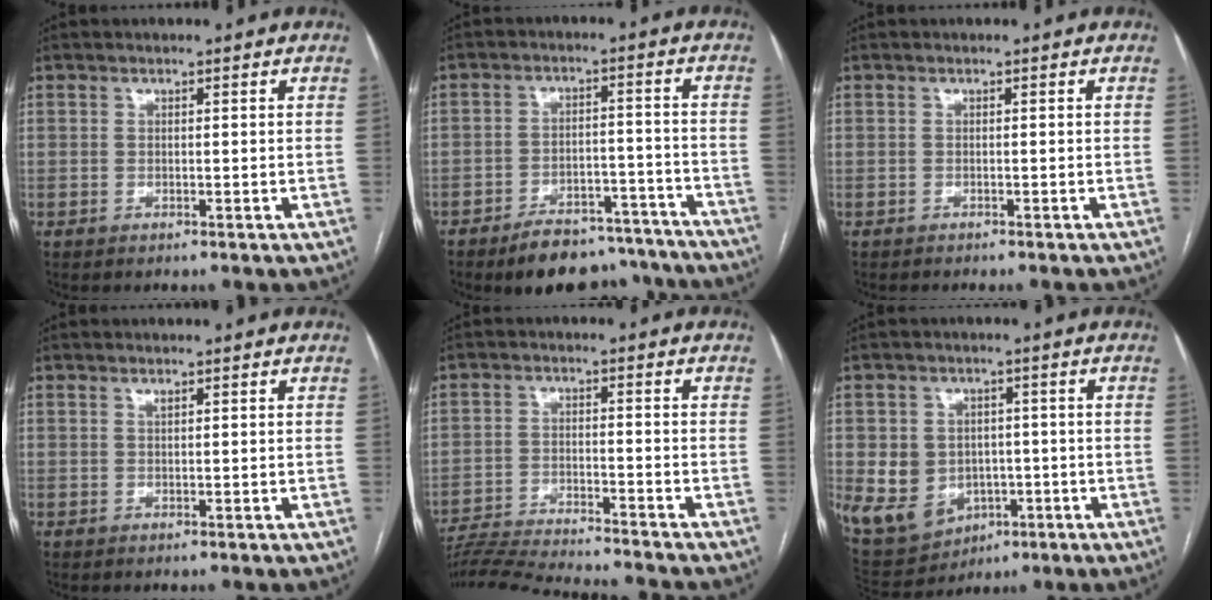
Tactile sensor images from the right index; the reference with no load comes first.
{"total": 14.9, "force": [-13.0, 5.4, 4.9], "torque": [-0.049, 0.029, -0.171]}
{"total": 1.9, "force": [-1.7, 0.0, 0.7], "torque": [-0.011, 0.000, -0.021]}
{"total": 0.6, "force": [0.4, 0.2, 0.4], "torque": [-0.012, -0.001, 0.008]}
{"total": 16.7, "force": [-15.7, -0.1, 5.8], "torque": [-0.104, -0.023, -0.240]}
{"total": 10.5, "force": [-1.8, 9.1, 4.8], "torque": [-0.099, 0.017, -0.005]}